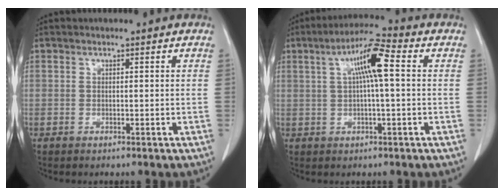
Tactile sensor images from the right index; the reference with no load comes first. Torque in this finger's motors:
{"motor_torque": [0.67, -0.10, 0.37, 0.10]}